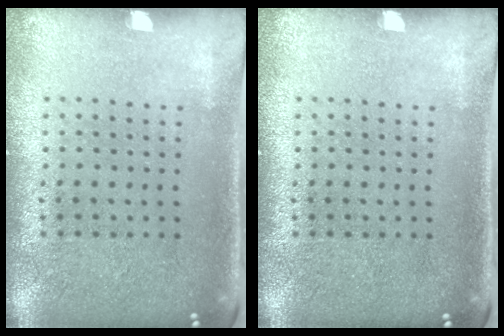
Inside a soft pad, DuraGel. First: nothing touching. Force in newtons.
{"total": 0.0}